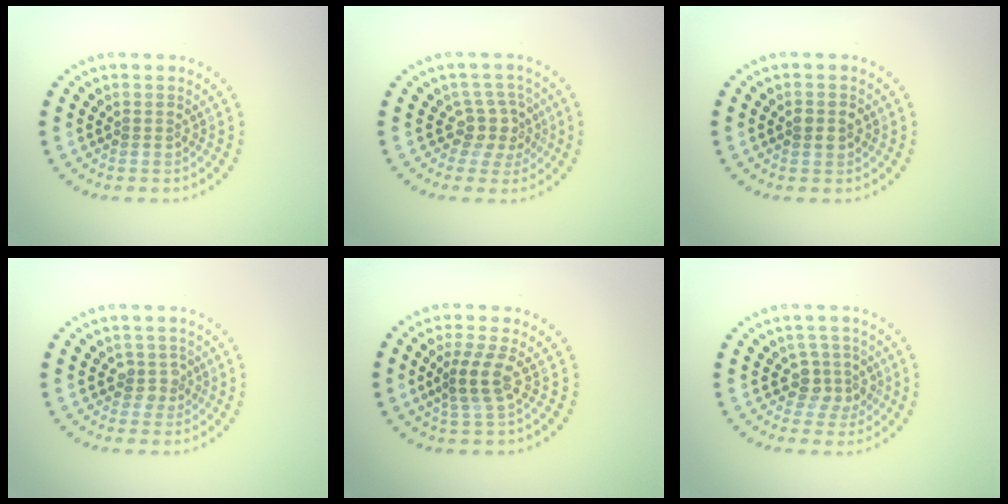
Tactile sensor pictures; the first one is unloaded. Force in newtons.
{"total": 2.8, "press": 2.1, "slide": 1.8}
{"total": 2.0, "press": 2.0, "slide": 0.1}
{"total": 1.7, "press": 1.3, "slide": 1.2}
{"total": 2.8, "press": 2.2, "slide": 1.7}
{"total": 2.6, "press": 2.1, "slide": 1.5}